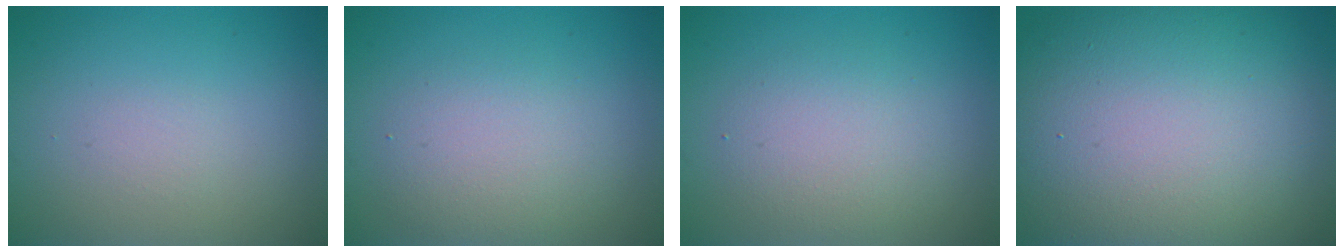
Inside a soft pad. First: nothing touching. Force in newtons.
{"total": 4.0, "press": 4.0, "slide": 0.2}
{"total": 3.2, "press": 3.2, "slide": 0.1}
{"total": 18.7, "press": 18.7, "slide": 1.0}